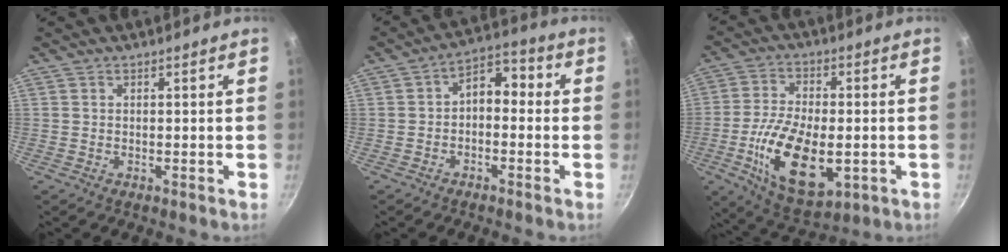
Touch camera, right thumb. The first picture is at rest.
{"total": 6.9, "force": [-0.4, 4.4, 5.3], "torque": [-0.059, 0.037, -0.021]}
{"total": 16.7, "force": [-3.9, 8.3, 13.9], "torque": [-0.244, -0.004, -0.055]}